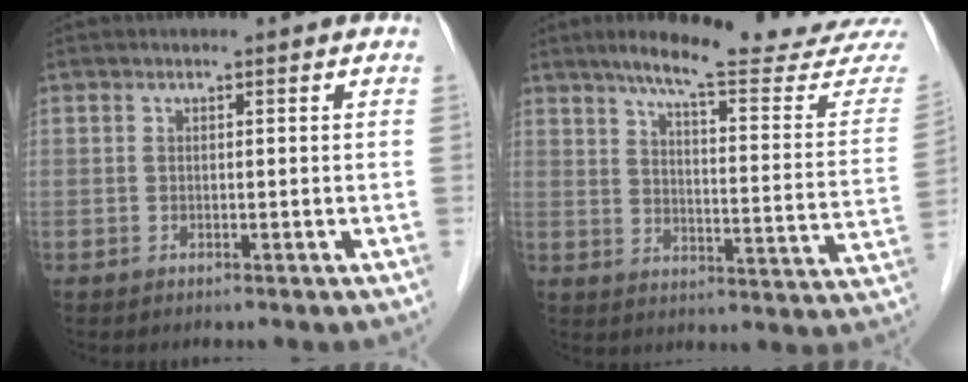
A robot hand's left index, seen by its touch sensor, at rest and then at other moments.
{"total": 21.7, "force": [19.3, 0.3, 9.8], "torque": [-0.132, -0.078, 0.240]}